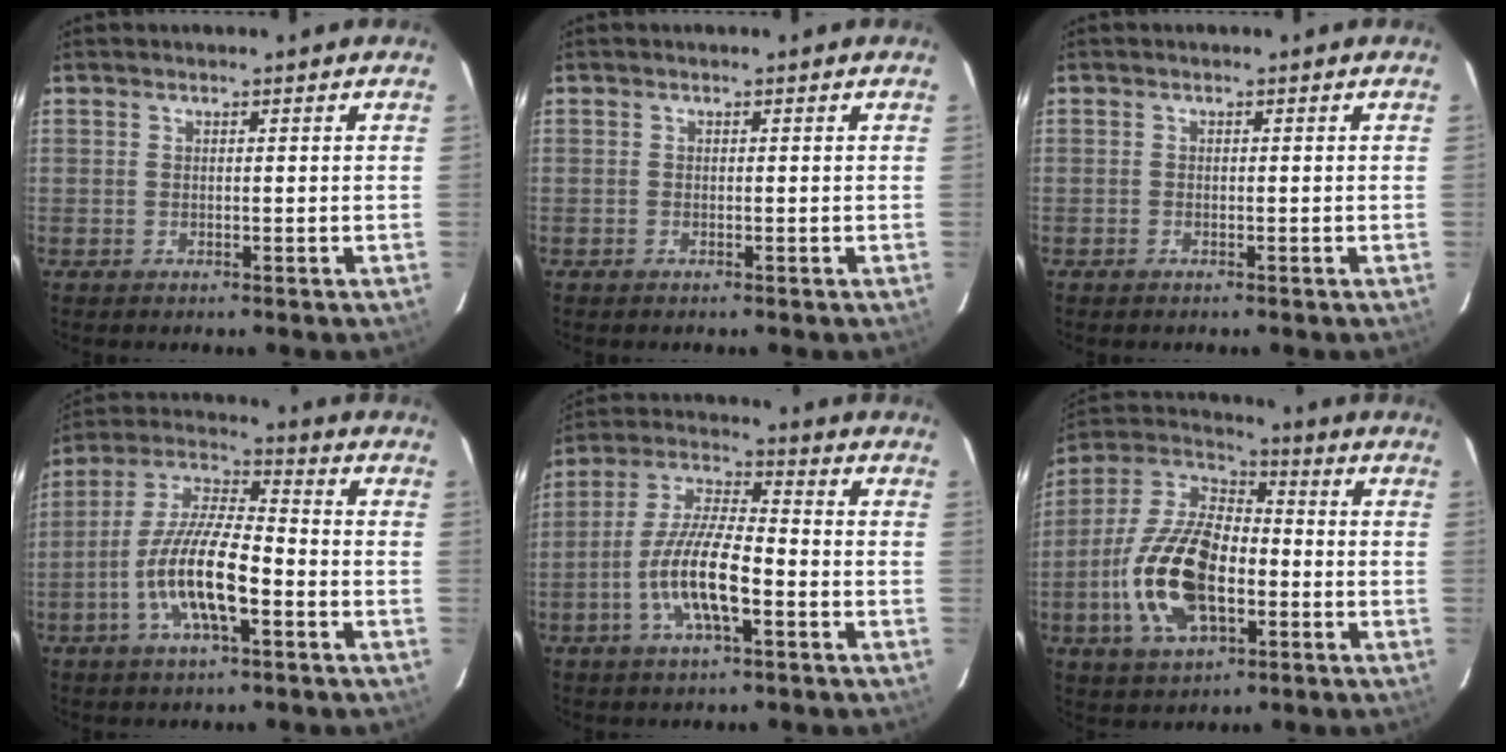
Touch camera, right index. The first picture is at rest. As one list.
[{"total": 0.0}, {"total": 0.6, "force": [-0.5, 0.3, 0.1], "torque": [-0.003, 0.000, -0.011]}, {"total": 13.6, "force": [-4.9, 3.5, 12.2], "torque": [-0.246, -0.003, -0.095]}, {"total": 12.2, "force": [-4.4, 3.1, 10.9], "torque": [-0.225, -0.002, -0.085]}, {"total": 18.2, "force": [-4.8, 9.3, 14.9], "torque": [-0.313, 0.003, -0.088]}]